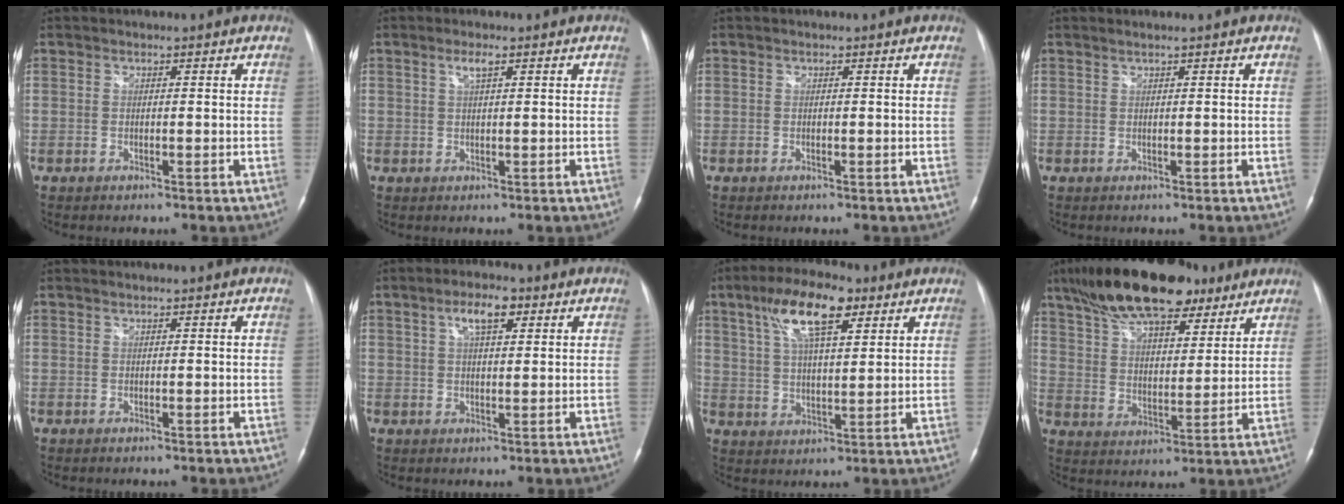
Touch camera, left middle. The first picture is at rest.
{"total": 1.7, "force": [0.9, 0.4, 1.4], "torque": [-0.030, 0.003, 0.019]}
{"total": 0.0}
{"total": 0.7, "force": [0.6, -0.2, 0.4], "torque": [-0.015, 0.004, 0.016]}
{"total": 0.0}
{"total": 5.0, "force": [2.4, 1.8, 4.0], "torque": [-0.078, 0.011, 0.042]}
{"total": 11.7, "force": [6.3, 3.5, 9.2], "torque": [-0.175, 0.019, 0.113]}
{"total": 19.6, "force": [14.3, 6.8, 11.6], "torque": [-0.209, 0.036, 0.239]}